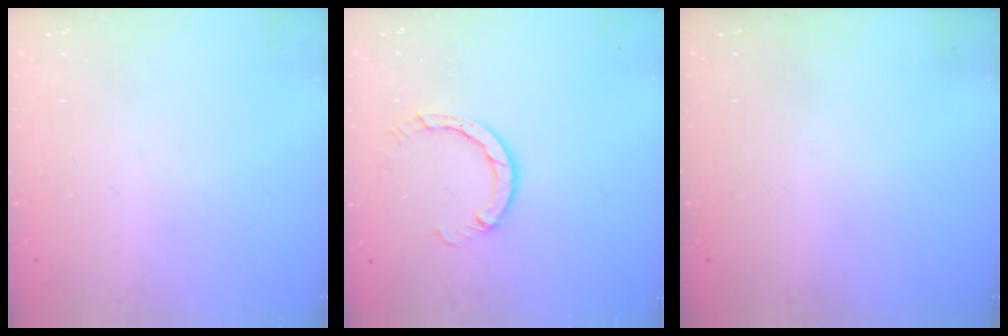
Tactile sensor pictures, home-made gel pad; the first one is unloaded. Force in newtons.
{"total": 4.5, "press": 4.5, "slide": 0.3}
{"total": 0.0}